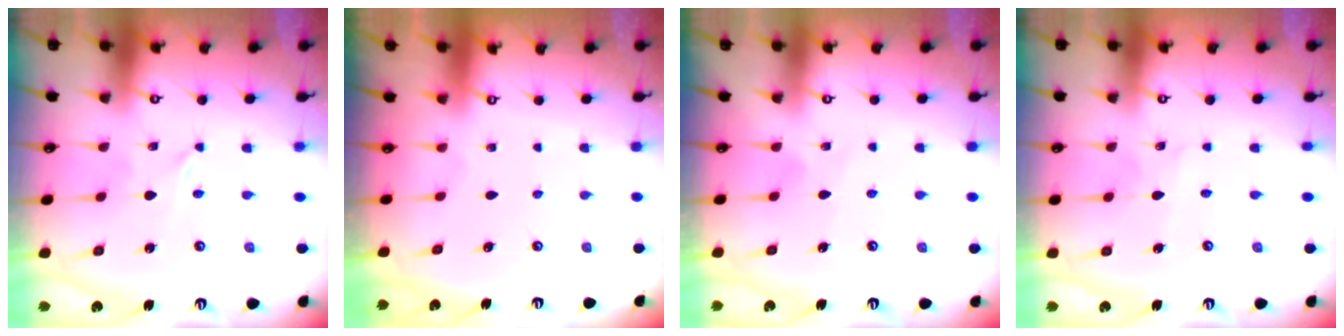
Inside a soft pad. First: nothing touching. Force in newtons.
{"total": 0.0}
{"total": 5.3, "press": 5.2, "slide": 0.3}
{"total": 2.4, "press": 2.4, "slide": 0.3}